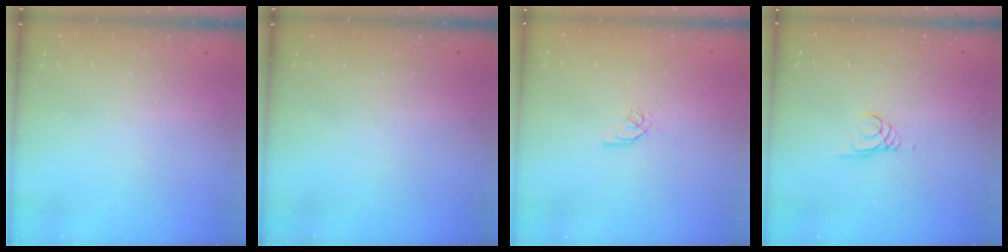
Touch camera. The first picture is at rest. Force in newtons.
{"total": 0.0}
{"total": 2.1, "press": 2.1, "slide": 0.2}
{"total": 1.0, "press": 1.0, "slide": 0.1}